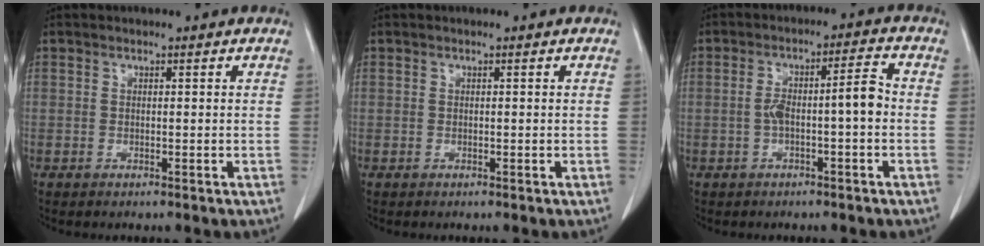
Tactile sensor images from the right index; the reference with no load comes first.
{"total": 0.0}
{"total": 6.0, "force": [-1.0, 0.9, 5.8], "torque": [-0.104, 0.026, -0.013]}